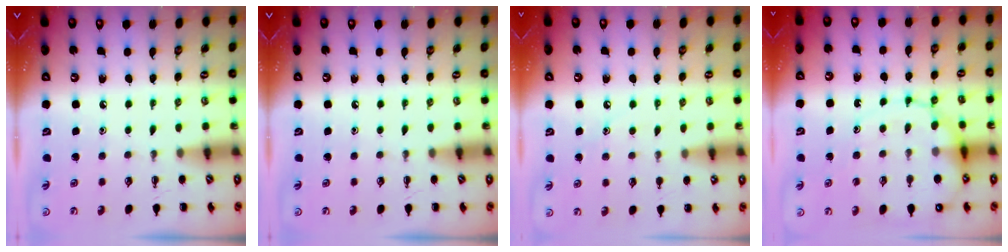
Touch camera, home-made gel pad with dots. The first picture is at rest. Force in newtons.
{"total": 0.0}
{"total": 6.6, "press": 6.4, "slide": 1.6}
{"total": 13.4, "press": 13.0, "slide": 3.1}